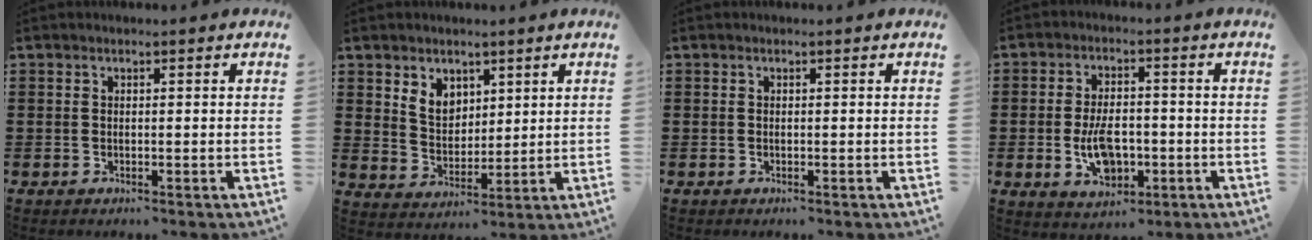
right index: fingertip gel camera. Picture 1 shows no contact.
{"total": 5.0, "force": [3.0, 3.7, 1.6], "torque": [-0.049, 0.011, 0.056]}
{"total": 0.0}
{"total": 7.7, "force": [-1.5, 4.8, 5.9], "torque": [-0.100, -0.004, -0.033]}